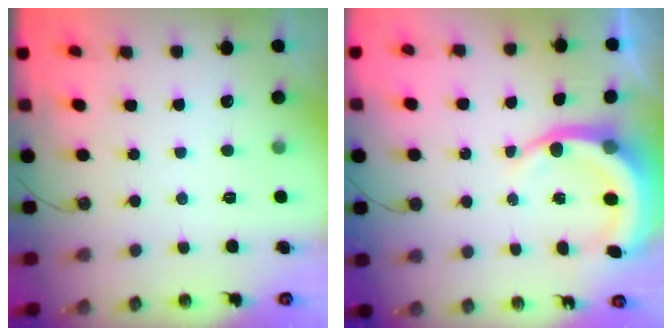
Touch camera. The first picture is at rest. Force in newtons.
{"total": 8.4, "press": 8.2, "slide": 1.9}